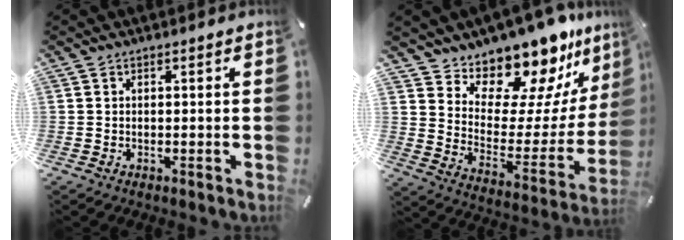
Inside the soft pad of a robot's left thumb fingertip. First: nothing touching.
{"total": 15.6, "force": [14.5, 5.2, 2.4], "torque": [-0.049, -0.150, 0.247]}